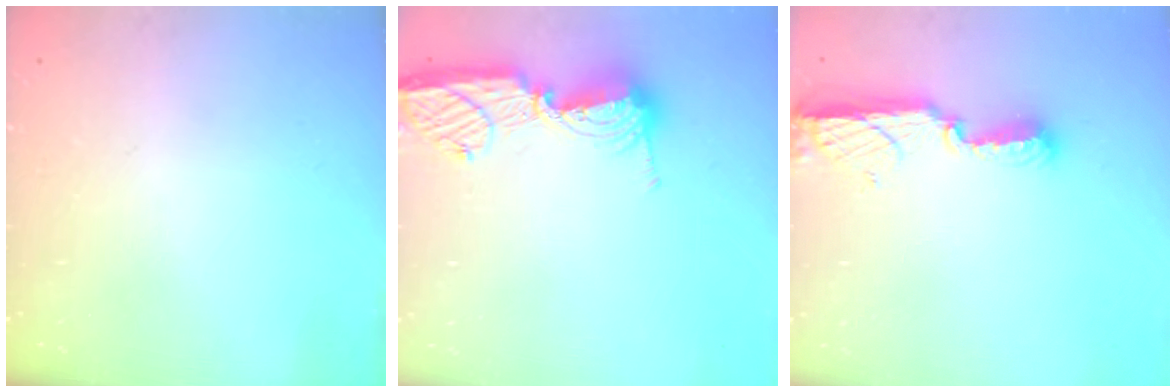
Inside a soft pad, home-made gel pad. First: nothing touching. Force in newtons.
{"total": 12.7, "press": 12.6, "slide": 1.2}
{"total": 8.5, "press": 8.4, "slide": 0.8}